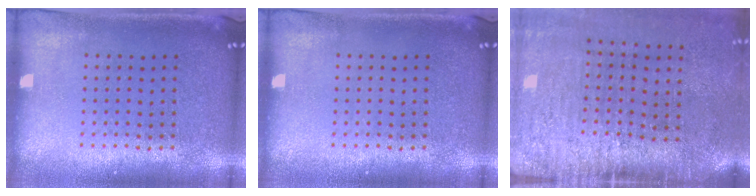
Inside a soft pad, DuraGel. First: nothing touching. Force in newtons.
{"total": 0.0}
{"total": 4.6, "press": 3.8, "slide": 2.7}